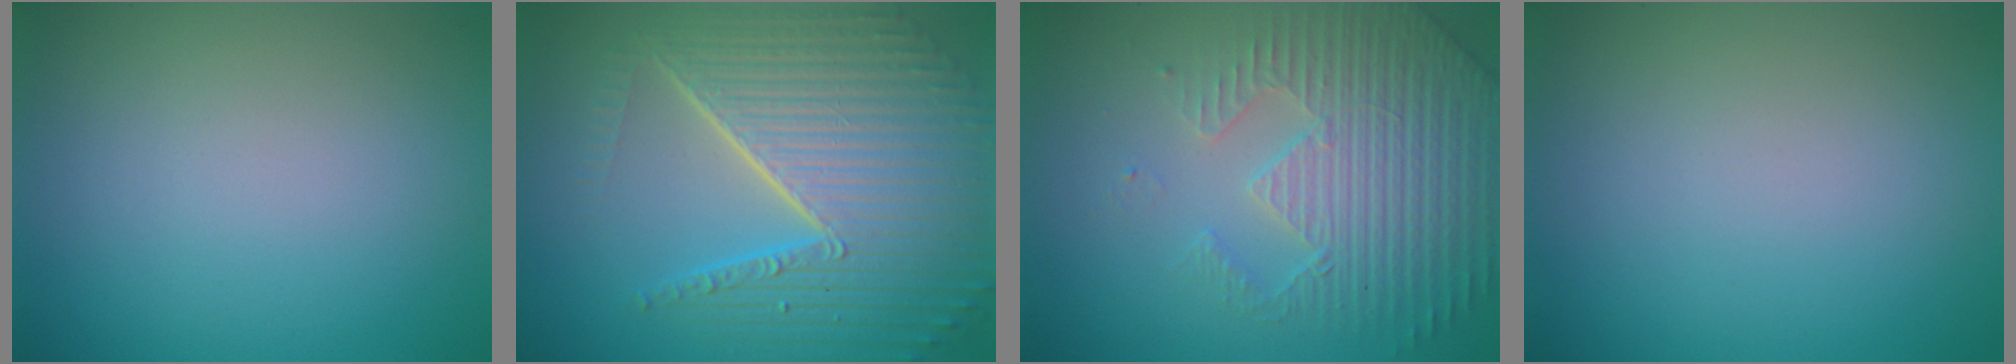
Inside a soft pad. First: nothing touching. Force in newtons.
{"total": 9.7, "press": 6.0, "slide": 7.6}
{"total": 4.8, "press": 4.3, "slide": 2.1}
{"total": 0.0}